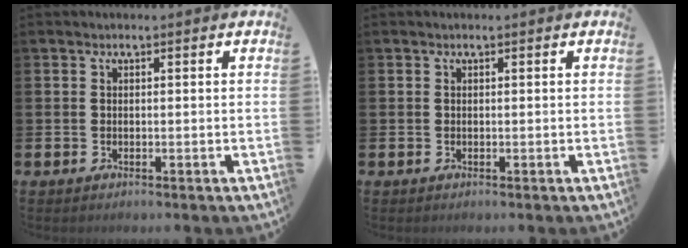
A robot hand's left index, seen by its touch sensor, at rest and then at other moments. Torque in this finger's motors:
{"motor_torque": [0.04, -0.15, -0.02, -0.01]}